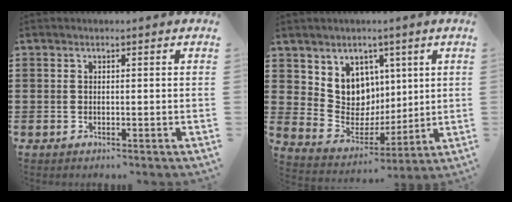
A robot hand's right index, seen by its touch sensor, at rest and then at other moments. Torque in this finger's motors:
{"motor_torque": [0.31, 0.21, 0.28, 0.09]}